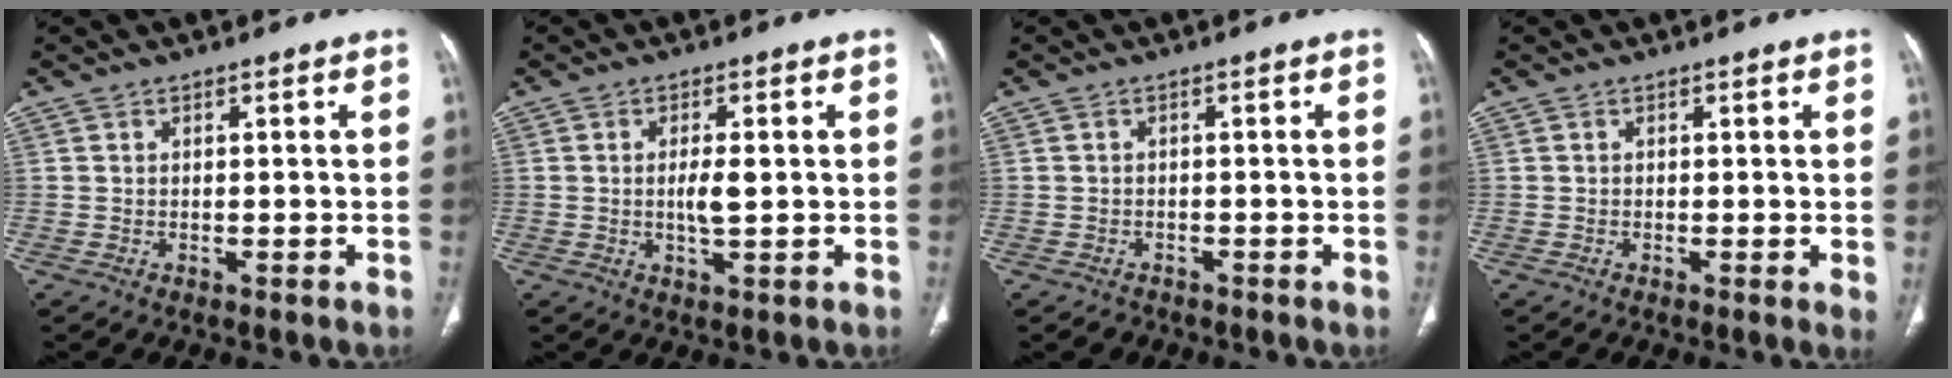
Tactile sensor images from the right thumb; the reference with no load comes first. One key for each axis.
{"total": 3.9, "fx": 0.2, "fy": 1.1, "fz": 3.8, "tx": -0.070, "ty": -0.004, "tz": 0.004}
{"total": 1.6, "fx": -1.1, "fy": 1.2, "fz": 0.0, "tx": -0.003, "ty": 0.003, "tz": -0.018}
{"total": 1.5, "fx": 0.0, "fy": 0.3, "fz": 1.4, "tx": -0.022, "ty": -0.006, "tz": -0.003}